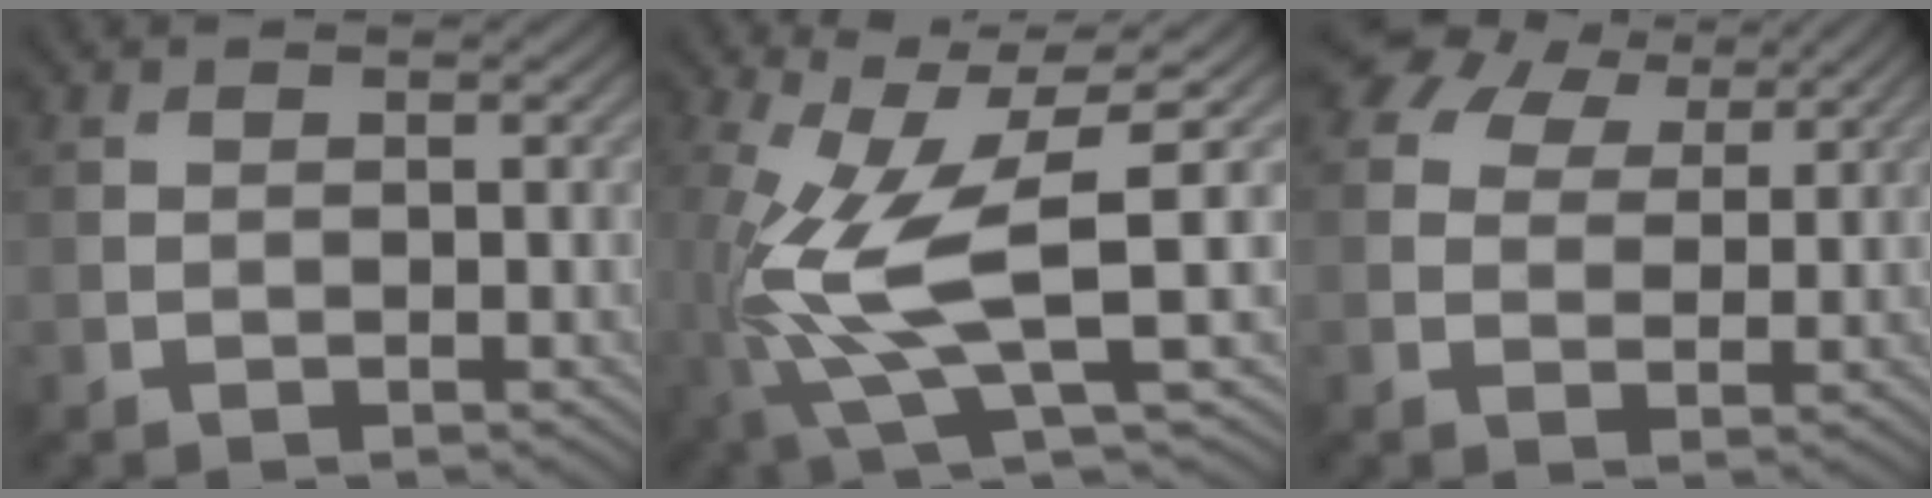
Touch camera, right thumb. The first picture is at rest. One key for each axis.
{"total": 12.3, "fx": -0.8, "fy": 3.5, "fz": 11.7, "tx": -0.259, "ty": -0.002, "tz": -0.005}
{"total": 6.4, "fx": 3.9, "fy": 4.0, "fz": 3.1, "tx": -0.064, "ty": 0.017, "tz": 0.061}